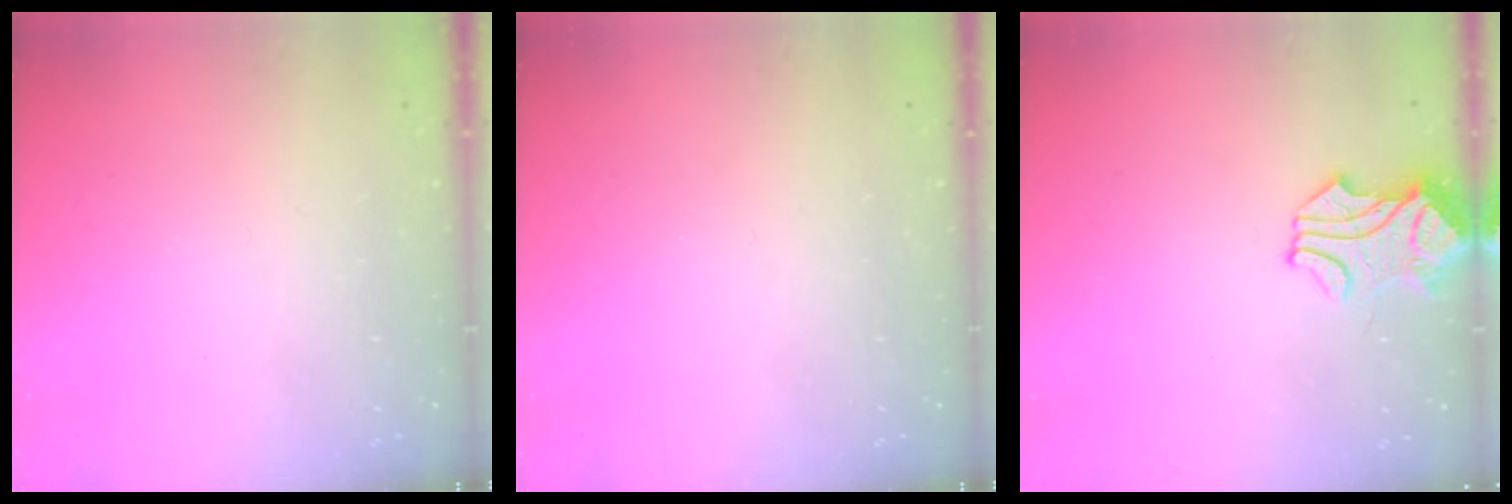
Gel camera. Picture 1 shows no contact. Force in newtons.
{"total": 0.0}
{"total": 1.9, "press": 1.7, "slide": 0.8}